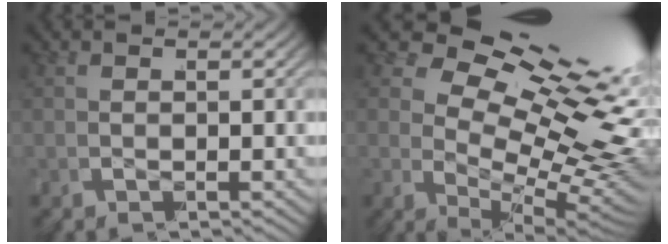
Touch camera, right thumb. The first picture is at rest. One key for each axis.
{"total": 17.8, "fx": 0.8, "fy": 10.6, "fz": 14.3, "tx": -0.223, "ty": -0.037, "tz": 0.022}